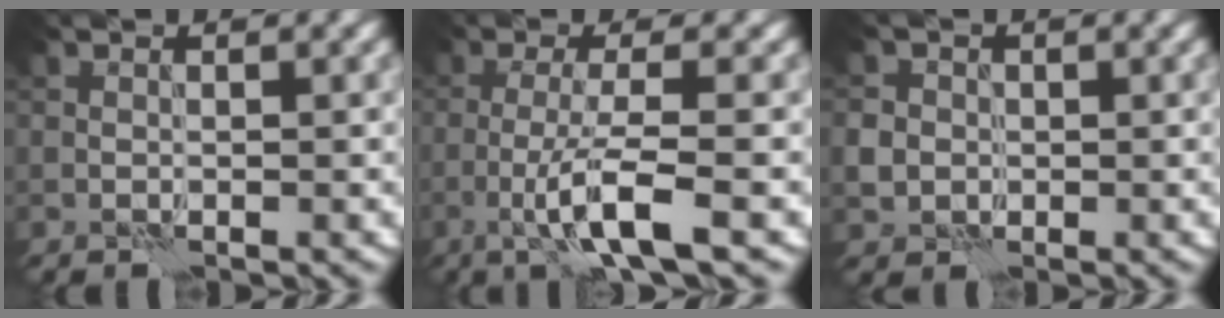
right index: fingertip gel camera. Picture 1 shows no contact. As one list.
[{"total": 5.2, "force": [-1.8, 0.7, 4.8], "torque": [-0.083, 0.003, -0.043]}, {"total": 2.5, "force": [-0.1, 2.4, 0.8], "torque": [-0.013, 0.003, 0.000]}]